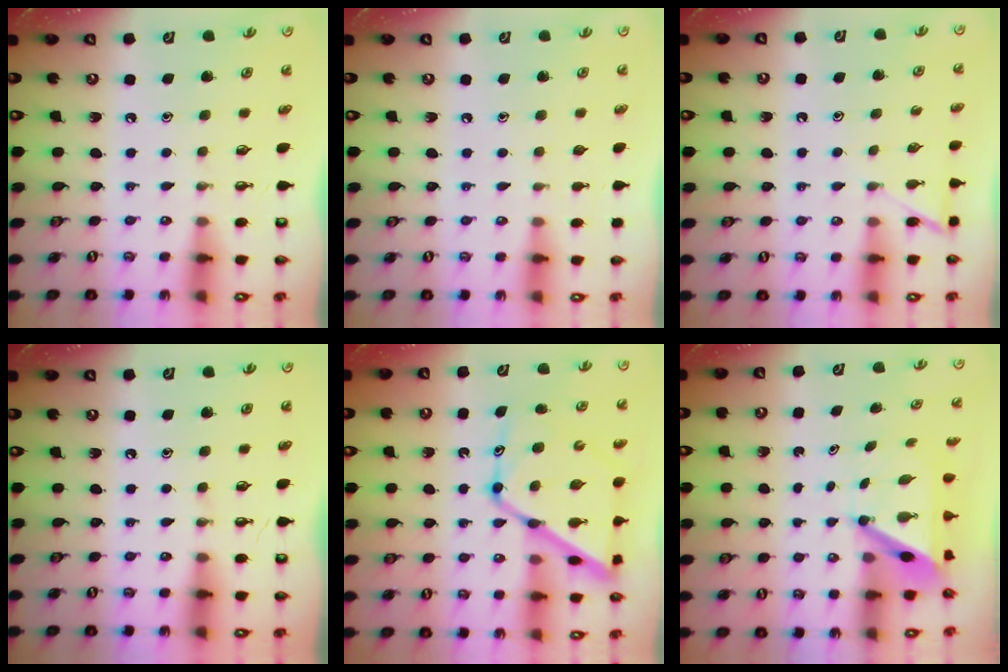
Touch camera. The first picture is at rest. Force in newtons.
{"total": 0.0}
{"total": 5.2, "press": 5.1, "slide": 0.6}
{"total": 0.0}
{"total": 17.3, "press": 17.2, "slide": 1.7}
{"total": 5.5, "press": 5.5, "slide": 0.6}